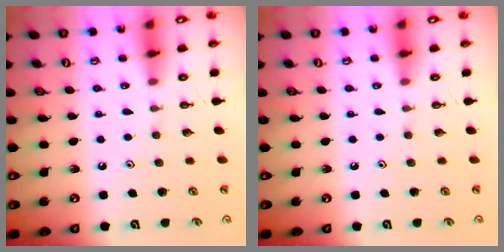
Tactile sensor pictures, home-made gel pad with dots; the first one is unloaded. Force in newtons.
{"total": 0.0}